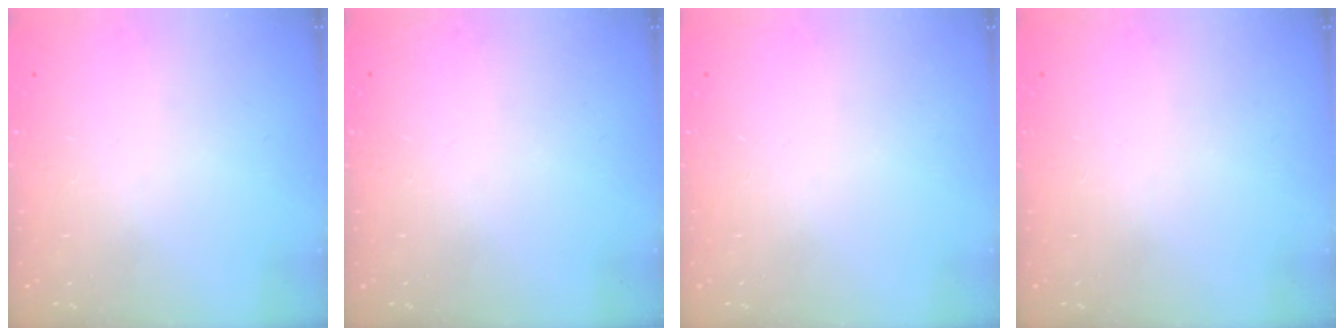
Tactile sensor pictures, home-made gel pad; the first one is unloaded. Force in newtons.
{"total": 0.0}
{"total": 0.0}
{"total": 0.0}